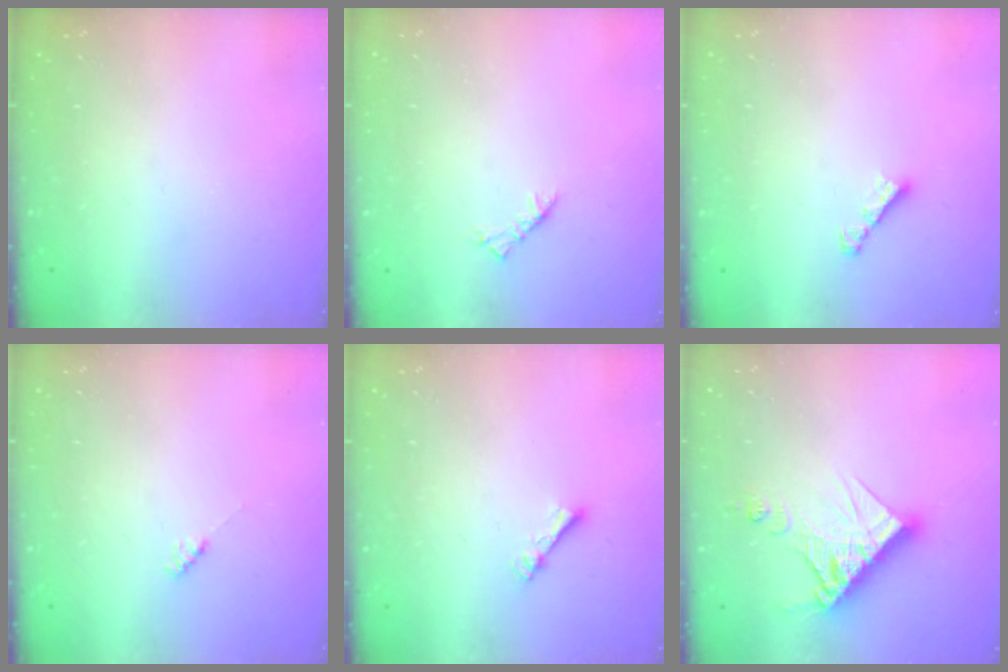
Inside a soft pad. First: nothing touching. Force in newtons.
{"total": 2.5, "press": 2.4, "slide": 0.7}
{"total": 2.4, "press": 2.4, "slide": 0.1}
{"total": 2.1, "press": 2.0, "slide": 0.5}
{"total": 2.3, "press": 2.2, "slide": 0.4}
{"total": 13.7, "press": 13.6, "slide": 1.6}